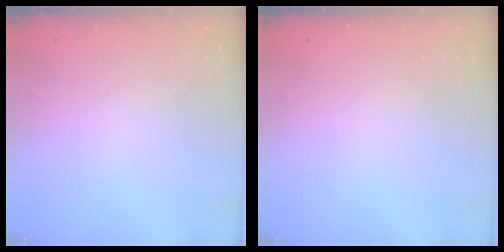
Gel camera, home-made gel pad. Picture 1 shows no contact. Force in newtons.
{"total": 0.0}